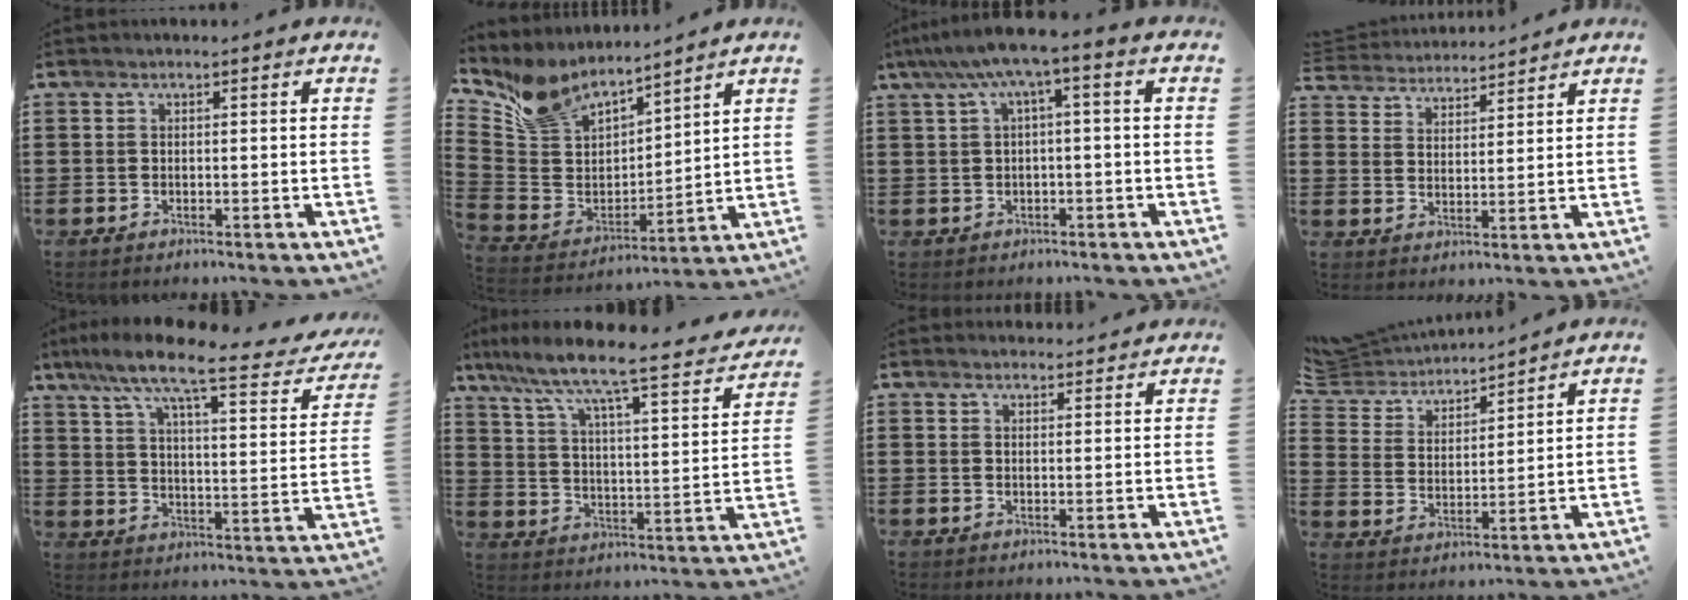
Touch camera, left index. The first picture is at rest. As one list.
[{"total": 8.2, "force": [7.2, 3.5, 1.9], "torque": [-0.087, -0.042, 0.132]}, {"total": 4.7, "force": [0.1, 0.6, 4.7], "torque": [-0.096, -0.006, -0.008]}, {"total": 4.0, "force": [3.9, 0.5, -0.2], "torque": [-0.016, -0.023, 0.068]}, {"total": 9.6, "force": [7.2, 0.7, 6.3], "torque": [-0.133, -0.051, 0.109]}, {"total": 6.4, "force": [5.6, -0.4, 3.0], "torque": [-0.086, -0.059, 0.083]}, {"total": 2.0, "force": [1.9, 0.4, -0.1], "torque": [-0.003, -0.001, 0.038]}, {"total": 4.8, "force": [4.6, 1.3, 0.5], "torque": [-0.047, -0.031, 0.075]}]